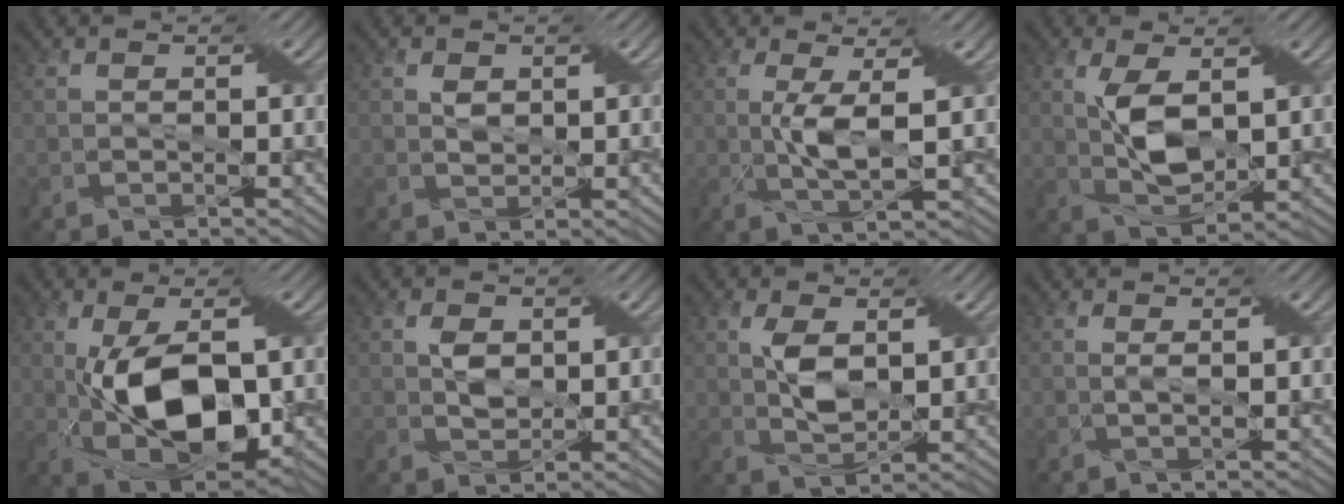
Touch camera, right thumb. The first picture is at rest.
{"total": 1.6, "force": [0.7, 1.1, 1.0], "torque": [-0.022, -0.002, 0.014]}
{"total": 5.2, "force": [0.2, 1.1, 5.1], "torque": [-0.110, 0.001, 0.005]}
{"total": 6.5, "force": [1.2, 3.1, 5.6], "torque": [-0.123, 0.000, 0.026]}
{"total": 12.4, "force": [-1.0, 6.1, 10.8], "torque": [-0.201, 0.000, -0.011]}
{"total": 2.9, "force": [0.8, 1.9, 2.0], "torque": [-0.043, 0.000, 0.015]}
{"total": 4.5, "force": [1.1, 2.3, 3.7], "torque": [-0.083, 0.001, 0.024]}
{"total": 1.1, "force": [0.3, 0.1, 1.1], "torque": [-0.026, 0.005, 0.003]}